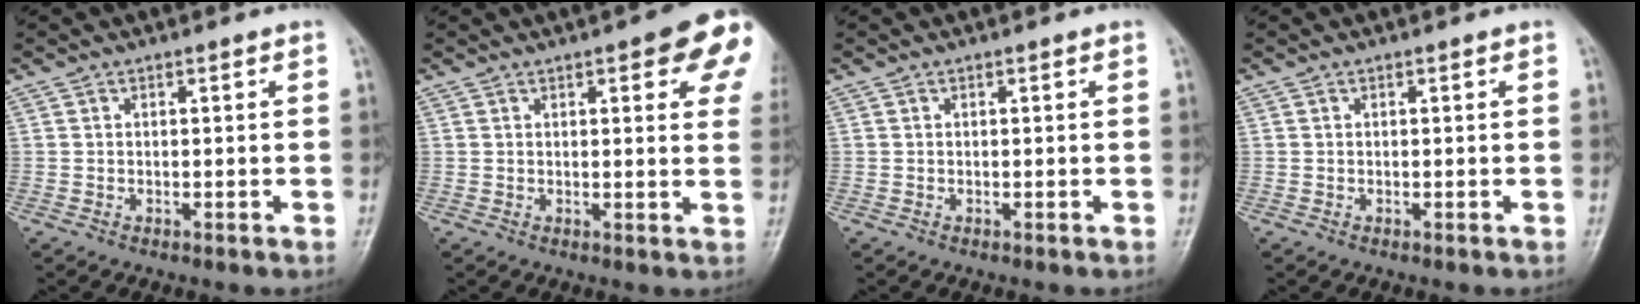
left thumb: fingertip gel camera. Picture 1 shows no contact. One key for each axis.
{"total": 11.5, "fx": 4.9, "fy": 3.7, "fz": 9.7, "tx": -0.083, "ty": -0.012, "tz": 0.047}
{"total": 0.0}
{"total": 0.0}